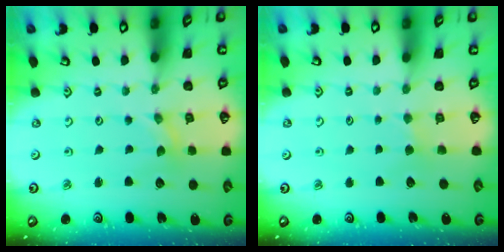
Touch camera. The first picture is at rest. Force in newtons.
{"total": 2.0, "press": 2.0, "slide": 0.4}